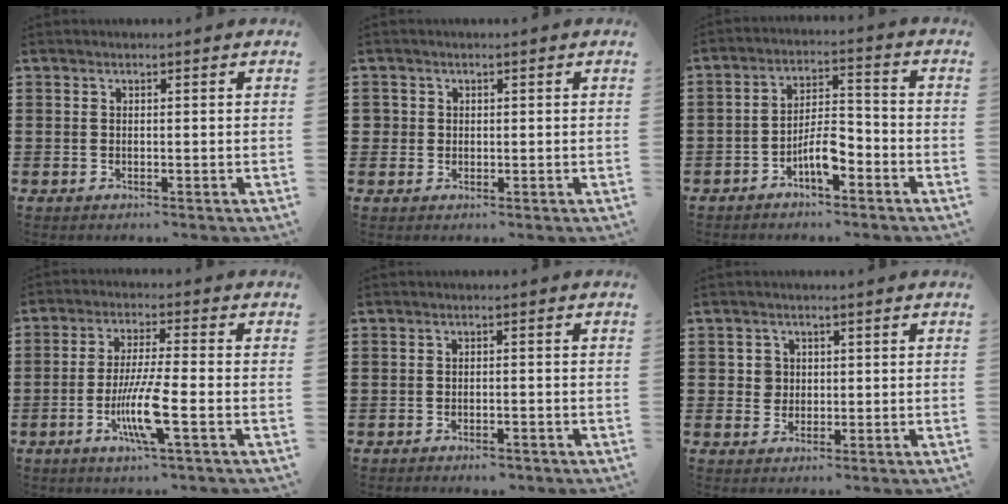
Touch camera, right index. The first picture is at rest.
{"total": 1.3, "force": [0.3, 1.3, 0.2], "torque": [-0.009, 0.007, 0.004]}
{"total": 6.0, "force": [-3.2, 2.1, 4.6], "torque": [-0.089, 0.008, -0.062]}
{"total": 8.9, "force": [-3.1, 0.9, 8.3], "torque": [-0.167, -0.017, -0.060]}
{"total": 1.6, "force": [-1.5, 0.2, 0.4], "torque": [-0.013, -0.001, -0.031]}
{"total": 2.4, "force": [0.3, 2.3, 0.7], "torque": [-0.023, 0.011, 0.003]}